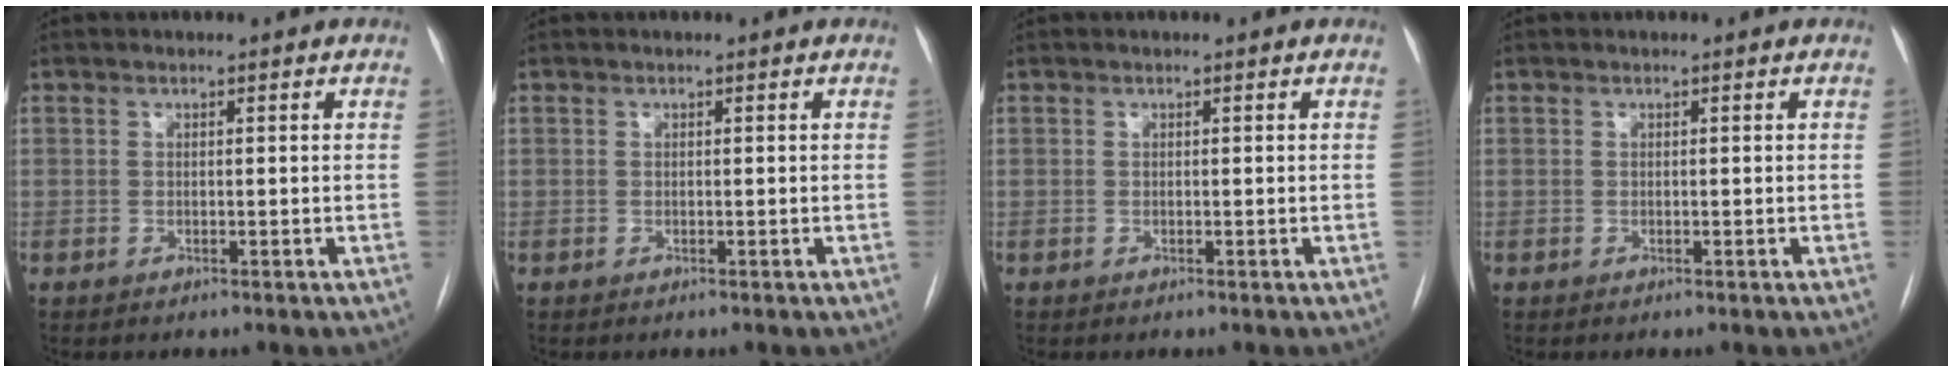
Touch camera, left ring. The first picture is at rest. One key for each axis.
{"total": 0.0}
{"total": 0.0}
{"total": 0.0}